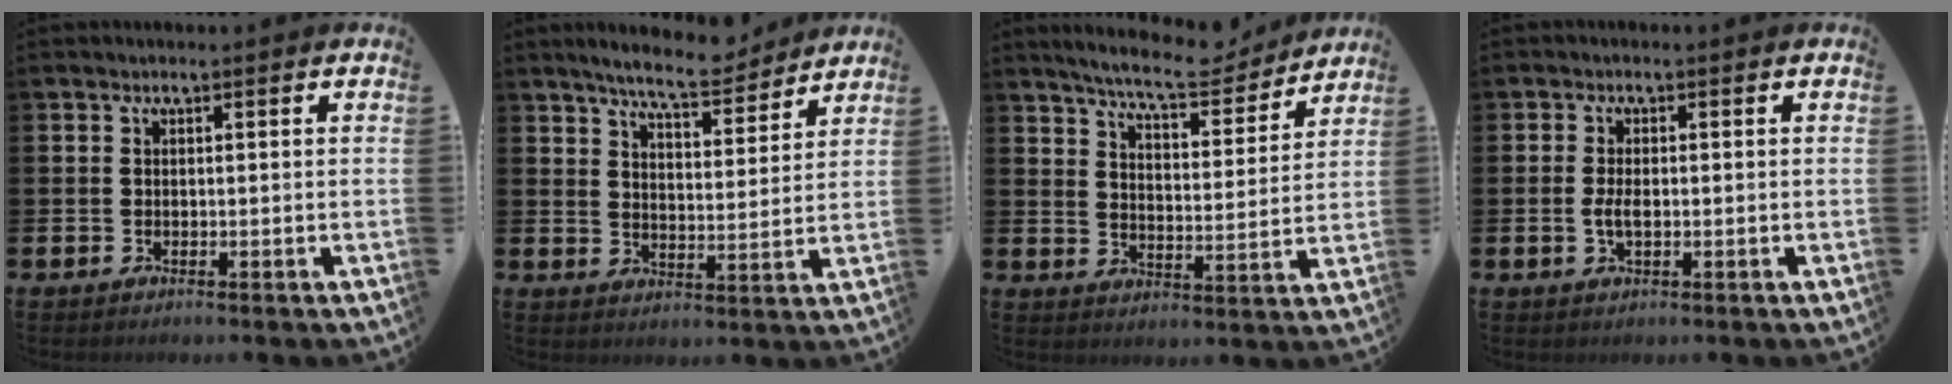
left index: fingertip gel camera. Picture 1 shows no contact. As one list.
[{"total": 7.2, "force": [6.9, 0.8, 2.0], "torque": [-0.049, -0.040, 0.120]}, {"total": 7.9, "force": [7.4, 0.9, 2.5], "torque": [-0.064, -0.046, 0.127]}, {"total": 2.3, "force": [-0.3, 1.0, 2.0], "torque": [-0.035, 0.001, -0.007]}]